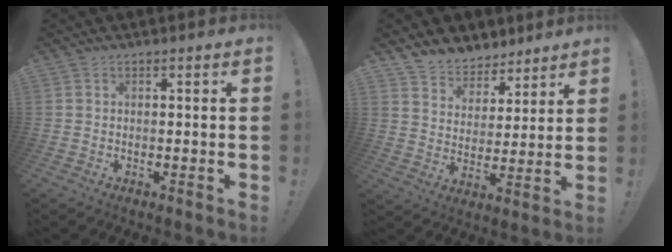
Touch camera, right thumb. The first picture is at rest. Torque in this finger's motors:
{"motor_torque": [0.01, 0.19, 0.25, 0.07, -0.01]}